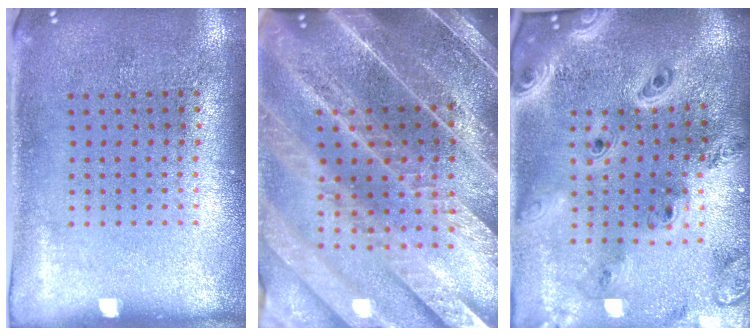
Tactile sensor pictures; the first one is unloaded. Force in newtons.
{"total": 4.8, "press": 4.2, "slide": 2.2}
{"total": 4.0, "press": 3.0, "slide": 2.6}